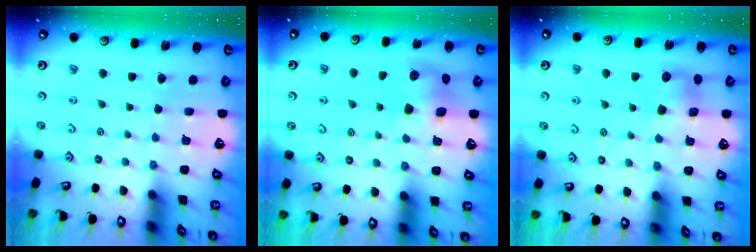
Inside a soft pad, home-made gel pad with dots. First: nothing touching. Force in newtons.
{"total": 7.4, "press": 7.4, "slide": 0.3}
{"total": 7.6, "press": 7.5, "slide": 0.3}